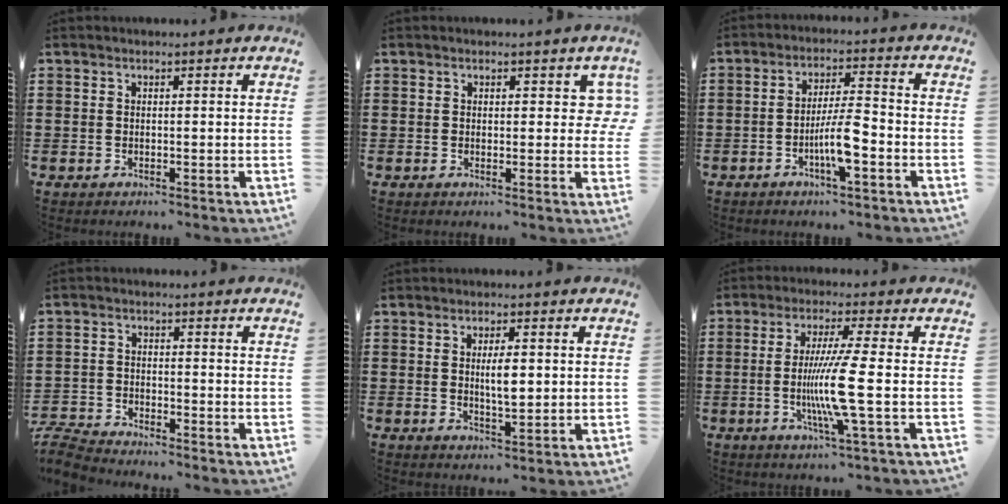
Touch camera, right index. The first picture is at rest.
{"total": 4.0, "force": [1.6, 2.4, 2.7], "torque": [-0.029, -0.001, 0.021]}
{"total": 6.8, "force": [-2.6, 1.1, 6.1], "torque": [-0.122, -0.003, -0.053]}
{"total": 3.7, "force": [-3.7, 0.2, 0.4], "torque": [-0.025, -0.006, -0.080]}
{"total": 4.5, "force": [0.4, 1.3, 4.2], "torque": [-0.071, -0.001, 0.003]}
{"total": 9.4, "force": [-1.7, -0.5, 9.2], "torque": [-0.187, -0.026, -0.040]}